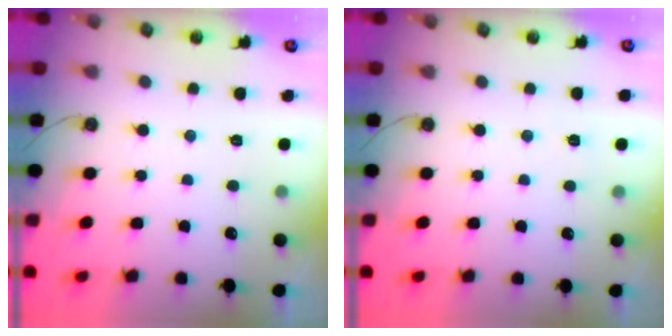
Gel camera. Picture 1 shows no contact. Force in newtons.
{"total": 2.5, "press": 1.2, "slide": 2.2}